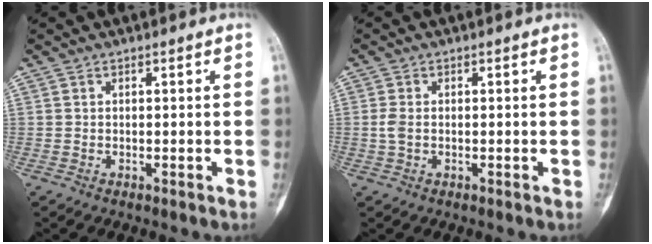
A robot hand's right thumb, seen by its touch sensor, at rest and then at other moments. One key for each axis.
{"total": 2.0, "fx": -0.1, "fy": 1.2, "fz": 1.6, "tx": -0.045, "ty": 0.002, "tz": -0.004}